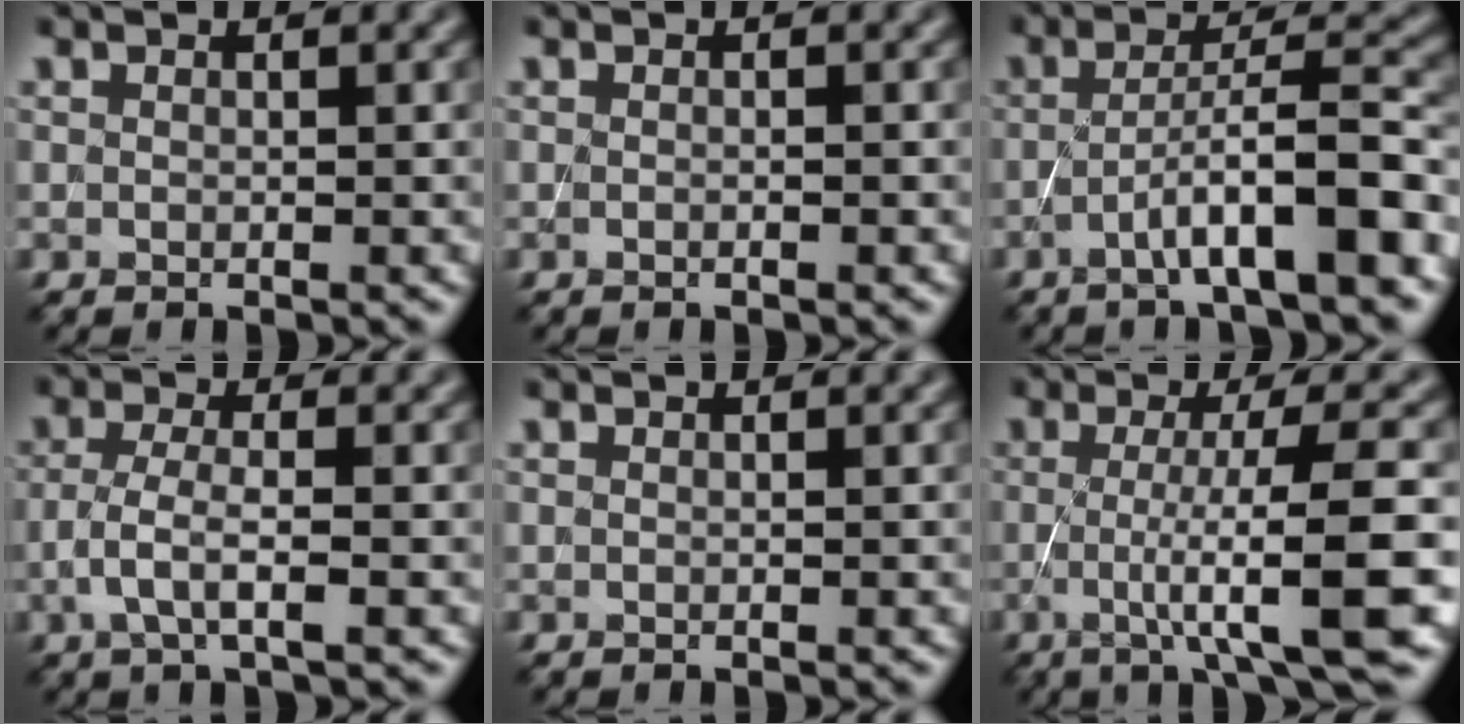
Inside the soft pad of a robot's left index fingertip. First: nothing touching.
{"total": 1.0, "force": [0.1, 0.6, 0.8], "torque": [0.010, -0.007, -0.009]}
{"total": 7.4, "force": [-3.3, 1.0, 6.5], "torque": [-0.097, 0.024, -0.054]}
{"total": 2.4, "force": [-0.9, 0.5, 2.2], "torque": [-0.055, 0.003, -0.019]}
{"total": 0.0}
{"total": 8.2, "force": [-1.8, 1.1, 7.9], "torque": [-0.120, -0.001, -0.032]}